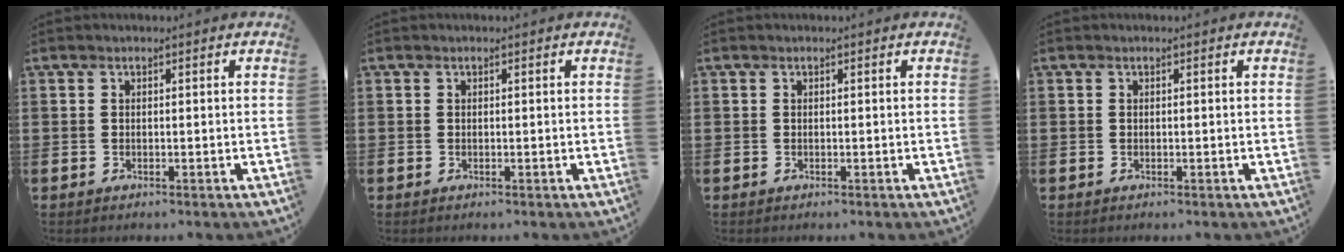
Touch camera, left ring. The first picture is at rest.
{"total": 0.0}
{"total": 0.0}
{"total": 0.0}